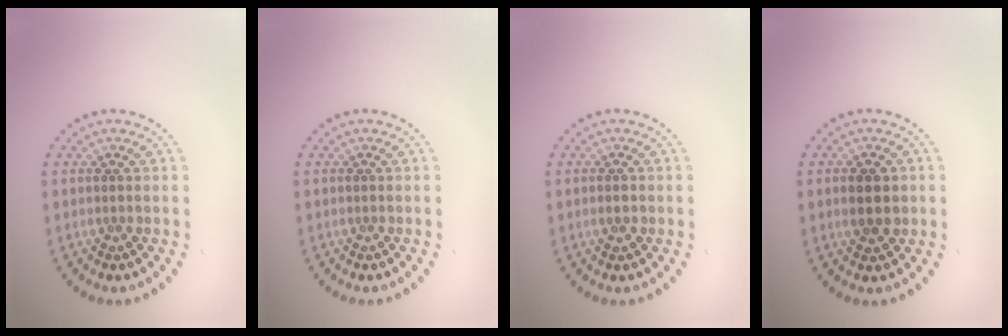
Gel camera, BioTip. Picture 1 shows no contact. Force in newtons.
{"total": 0.0}
{"total": 0.9, "press": 0.8, "slide": 0.3}
{"total": 2.7, "press": 2.7, "slide": 0.2}